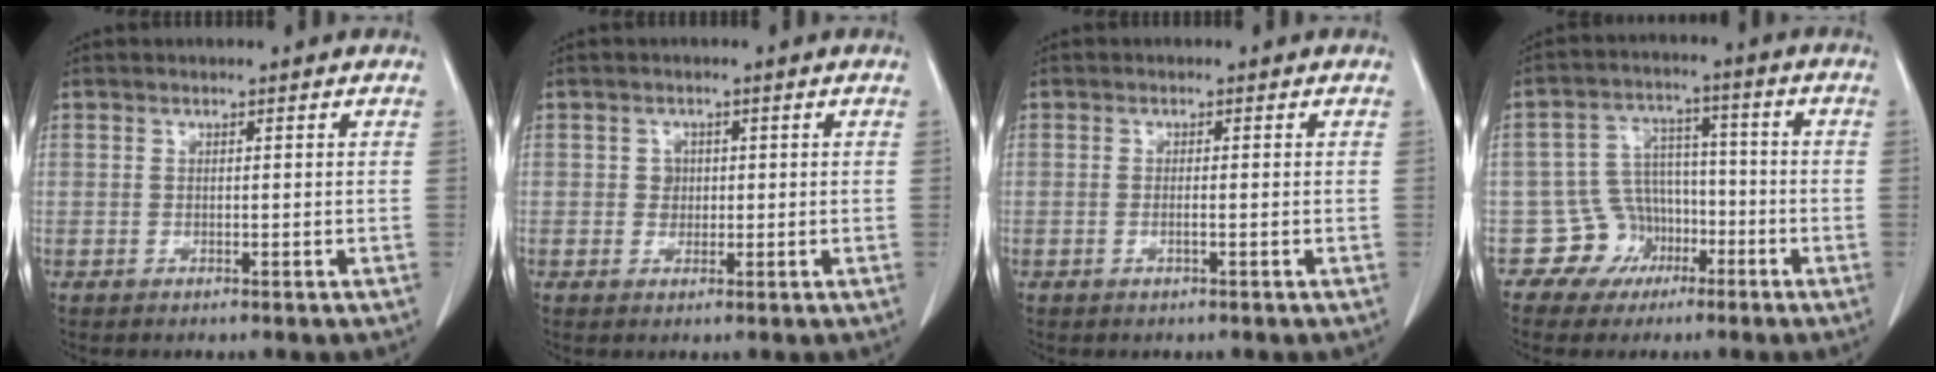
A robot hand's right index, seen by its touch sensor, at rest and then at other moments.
{"total": 1.7, "force": [0.1, 1.6, 0.5], "torque": [-0.005, 0.002, 0.002]}
{"total": 0.8, "force": [-0.3, 0.0, 0.7], "torque": [-0.016, 0.000, -0.006]}
{"total": 7.2, "force": [-3.5, 6.3, 0.2], "torque": [0.012, 0.023, -0.051]}